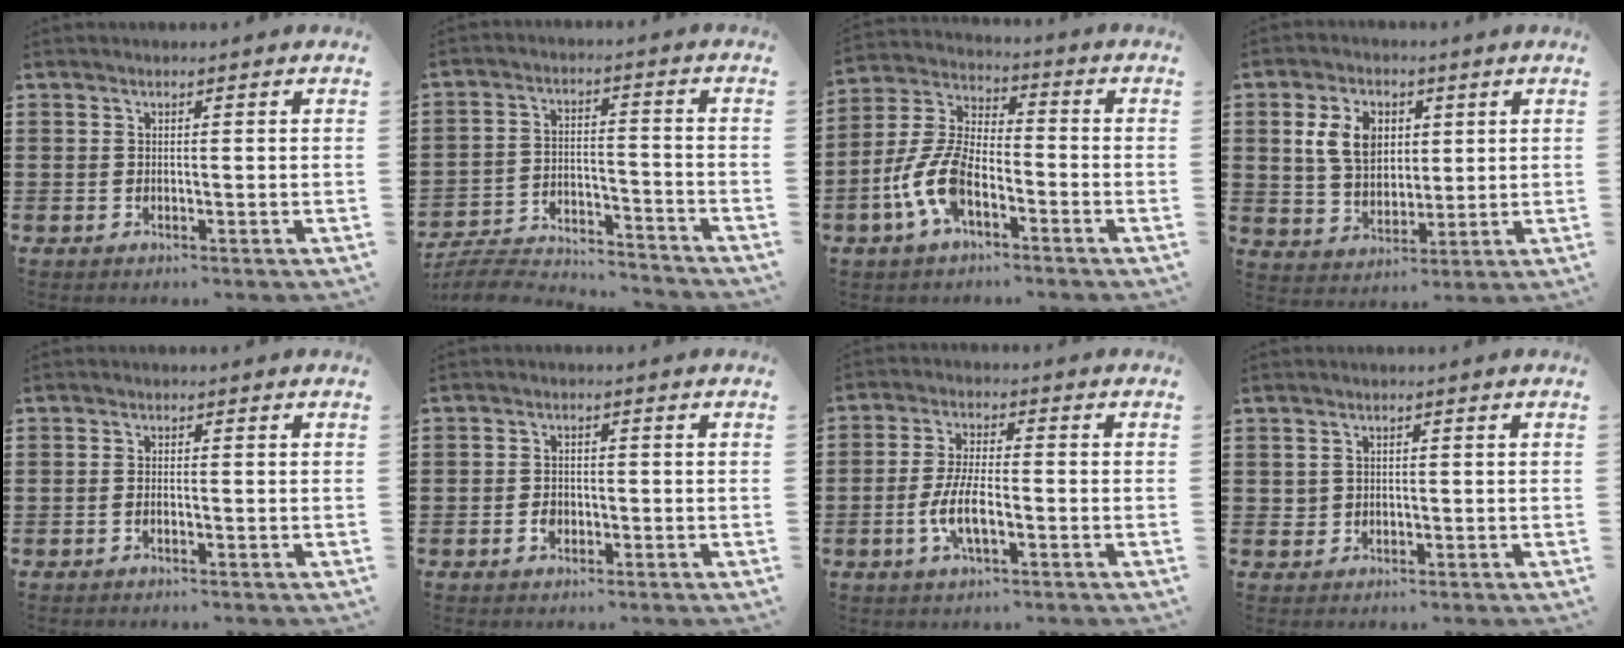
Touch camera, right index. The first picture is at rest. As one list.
[{"total": 5.8, "force": [-5.6, 0.9, 1.2], "torque": [-0.032, 0.001, -0.114]}, {"total": 9.4, "force": [-4.0, 4.5, 7.2], "torque": [-0.193, -0.013, -0.083]}, {"total": 7.5, "force": [2.1, 5.4, 4.7], "torque": [-0.118, 0.011, 0.032]}, {"total": 0.7, "force": [-0.4, -0.1, 0.5], "torque": [-0.012, -0.007, -0.006]}, {"total": 2.0, "force": [-0.8, 1.3, 1.3], "torque": [-0.026, -0.002, -0.014]}, {"total": 6.2, "force": [-1.9, 2.0, 5.6], "torque": [-0.126, -0.009, -0.042]}, {"total": 1.0, "force": [0.2, 1.0, 0.3], "torque": [-0.010, 0.004, 0.003]}]